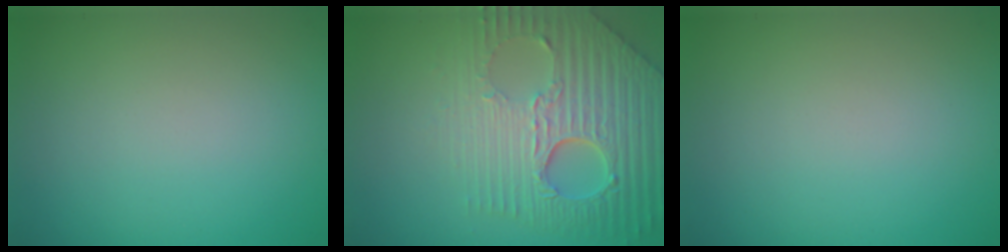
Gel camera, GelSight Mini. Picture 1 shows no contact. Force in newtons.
{"total": 9.0, "press": 6.2, "slide": 6.6}
{"total": 0.0}